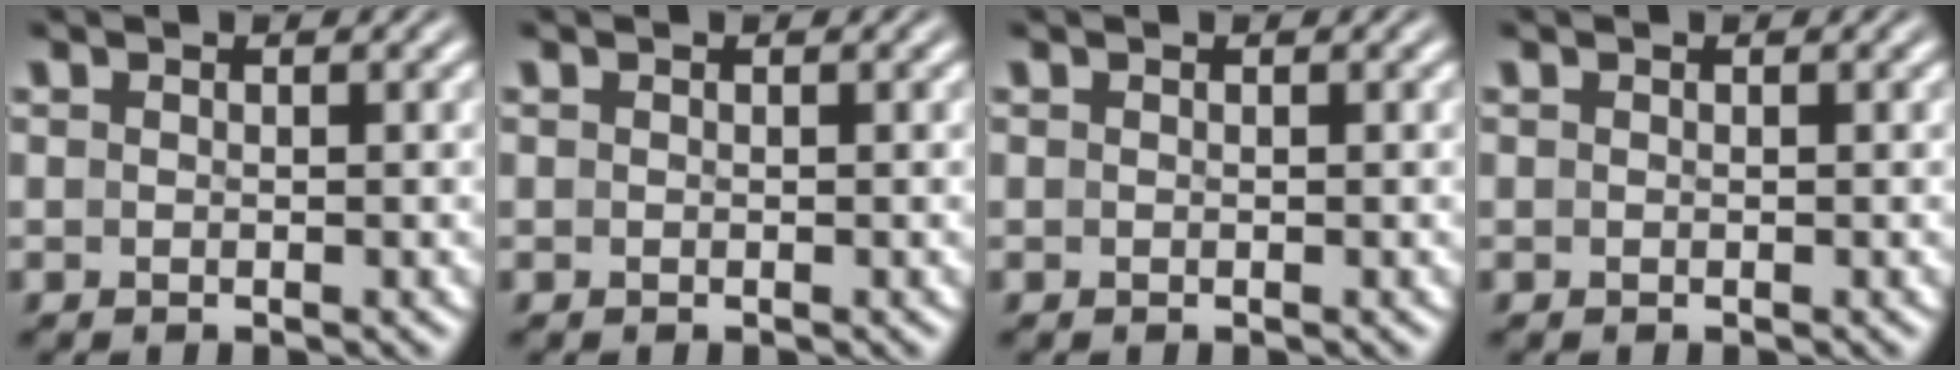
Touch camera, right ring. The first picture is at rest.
{"total": 1.2, "force": [-0.4, -1.1, -0.4], "torque": [0.014, -0.011, 0.003]}
{"total": 0.0}
{"total": 0.0}